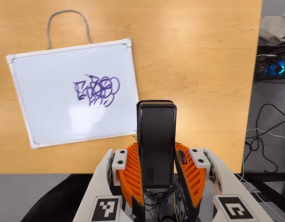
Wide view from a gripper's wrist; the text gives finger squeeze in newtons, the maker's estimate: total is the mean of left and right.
{"total": 4.1, "left": 2.6, "right": 5.5}